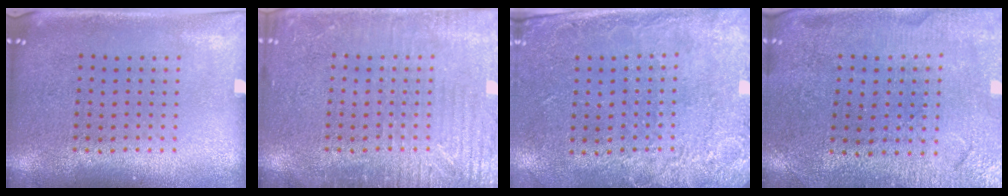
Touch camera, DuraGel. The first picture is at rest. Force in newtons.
{"total": 3.9, "press": 3.8, "slide": 0.4}
{"total": 2.6, "press": 2.0, "slide": 1.7}
{"total": 1.0, "press": 0.9, "slide": 0.3}